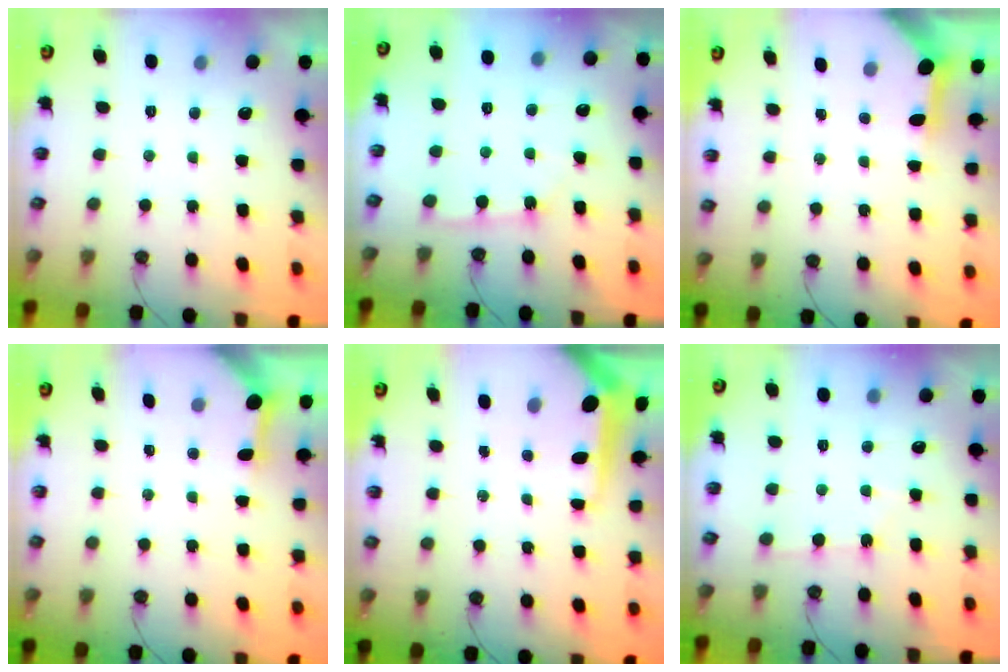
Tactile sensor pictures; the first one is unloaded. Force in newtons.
{"total": 3.2, "press": 3.2, "slide": 0.2}
{"total": 4.4, "press": 4.4, "slide": 0.5}
{"total": 3.6, "press": 3.5, "slide": 0.5}
{"total": 10.1, "press": 10.0, "slide": 1.0}
{"total": 3.0, "press": 3.0, "slide": 0.4}